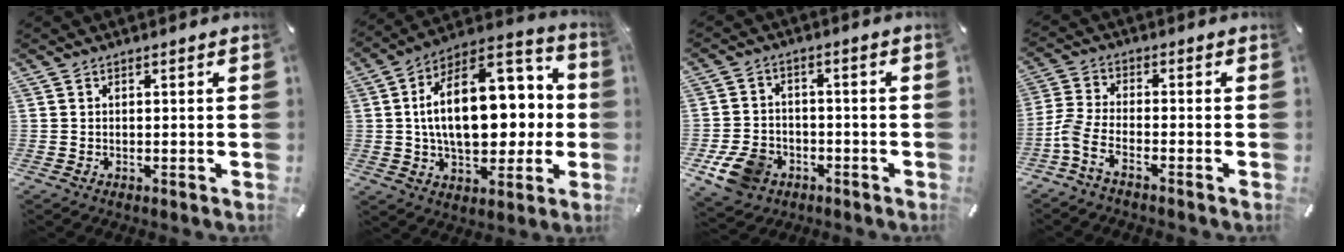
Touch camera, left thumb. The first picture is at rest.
{"total": 23.2, "force": [2.5, 14.0, 18.4], "torque": [-0.298, -0.011, 0.042]}
{"total": 9.4, "force": [-4.2, 7.3, 4.1], "torque": [-0.091, 0.024, -0.077]}
{"total": 5.7, "force": [-3.6, 2.0, 4.0], "torque": [-0.099, -0.007, -0.071]}